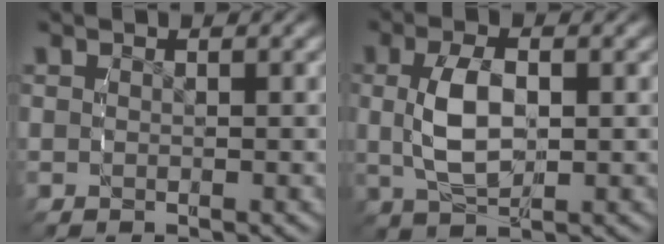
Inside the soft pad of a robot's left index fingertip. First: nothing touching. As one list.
[{"total": 4.9, "force": [-0.1, 2.9, 4.0], "torque": [-0.103, -0.006, 0.006]}]